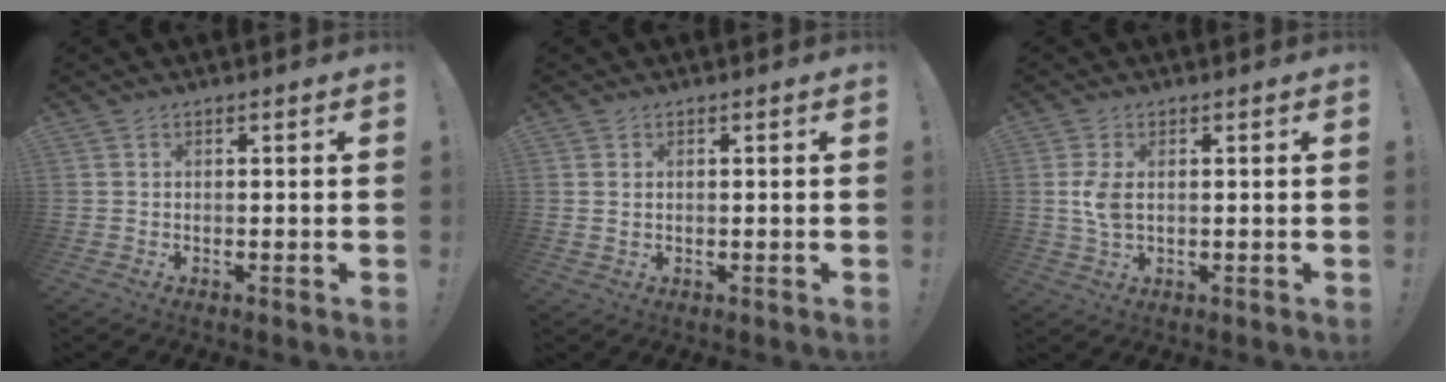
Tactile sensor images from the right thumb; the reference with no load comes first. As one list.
[{"total": 1.0, "force": [0.4, 0.7, 0.6], "torque": [-0.011, 0.002, 0.007]}, {"total": 5.2, "force": [0.5, 2.9, 4.3], "torque": [-0.083, 0.001, 0.005]}]